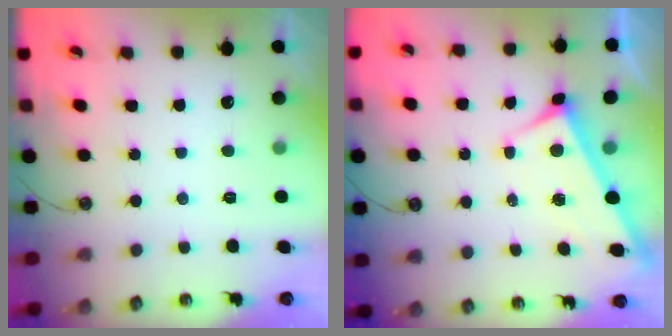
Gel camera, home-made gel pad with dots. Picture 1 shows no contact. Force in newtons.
{"total": 4.0, "press": 4.0, "slide": 0.1}